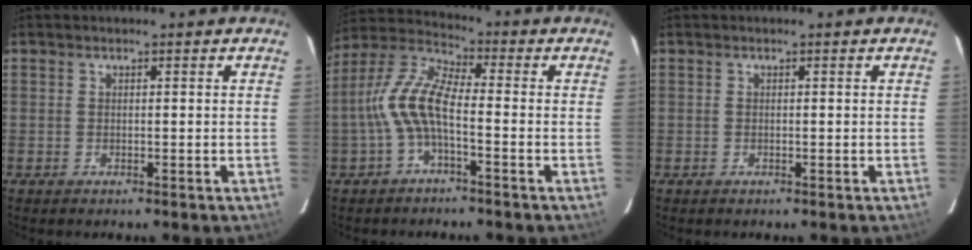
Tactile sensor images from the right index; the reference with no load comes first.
{"total": 9.4, "force": [-2.4, 3.0, 8.6], "torque": [-0.195, 0.015, -0.051]}
{"total": 0.0}